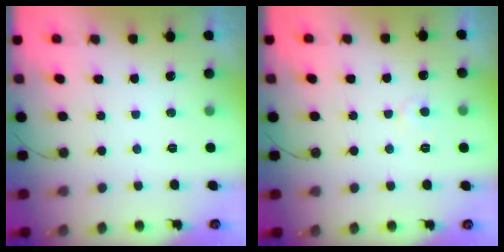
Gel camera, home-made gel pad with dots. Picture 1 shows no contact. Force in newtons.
{"total": 3.5, "press": 3.5, "slide": 0.4}